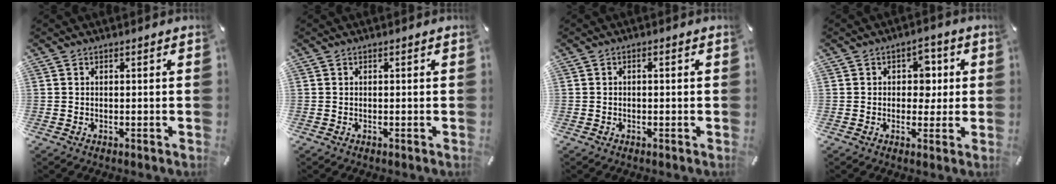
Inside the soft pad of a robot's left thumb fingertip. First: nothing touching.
{"total": 0.0}
{"total": 0.7, "force": [-0.2, 0.4, 0.6], "torque": [-0.011, 0.002, -0.006]}
{"total": 5.1, "force": [0.4, 4.1, 3.1], "torque": [-0.026, -0.004, -0.004]}